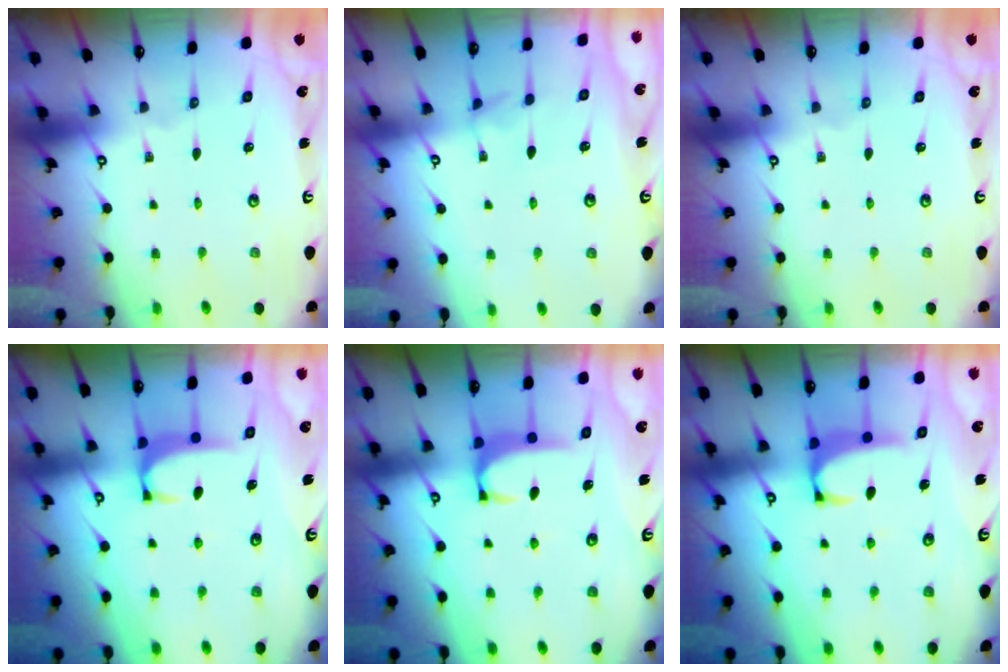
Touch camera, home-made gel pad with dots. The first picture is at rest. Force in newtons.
{"total": 1.1, "press": 0.9, "slide": 0.5}
{"total": 0.0}
{"total": 1.9, "press": 1.9, "slide": 0.5}
{"total": 2.0, "press": 1.9, "slide": 0.5}
{"total": 2.0, "press": 1.9, "slide": 0.6}